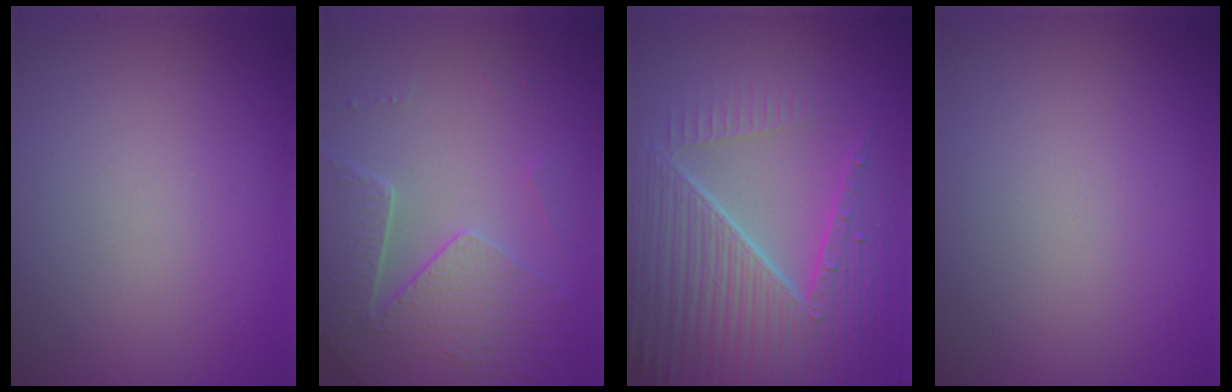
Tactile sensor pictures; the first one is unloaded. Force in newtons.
{"total": 3.9, "press": 3.8, "slide": 0.8}
{"total": 8.7, "press": 6.1, "slide": 6.2}
{"total": 0.0}